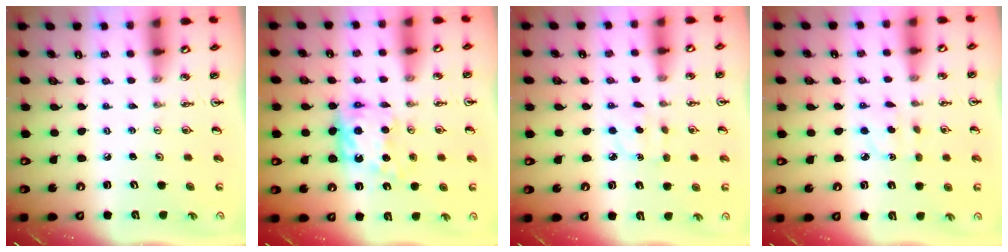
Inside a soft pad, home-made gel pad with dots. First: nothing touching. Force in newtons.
{"total": 10.6, "press": 10.6, "slide": 0.4}
{"total": 3.5, "press": 3.4, "slide": 0.5}
{"total": 2.8, "press": 2.6, "slide": 0.8}